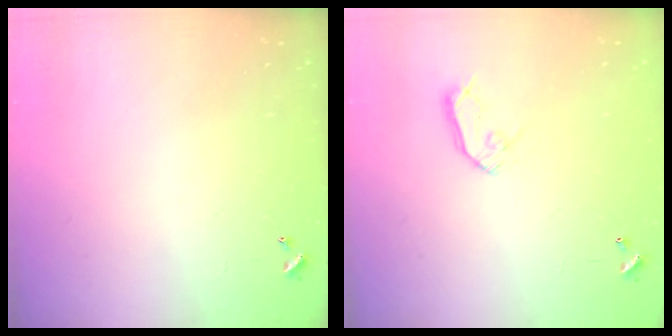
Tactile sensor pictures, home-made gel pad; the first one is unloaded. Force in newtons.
{"total": 8.0, "press": 8.0, "slide": 0.4}